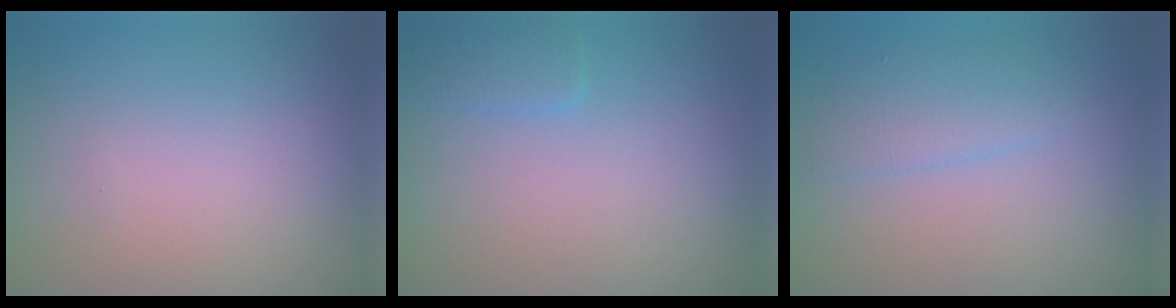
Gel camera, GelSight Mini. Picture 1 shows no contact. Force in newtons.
{"total": 1.5, "press": 1.5, "slide": 0.1}
{"total": 2.0, "press": 2.0, "slide": 0.1}